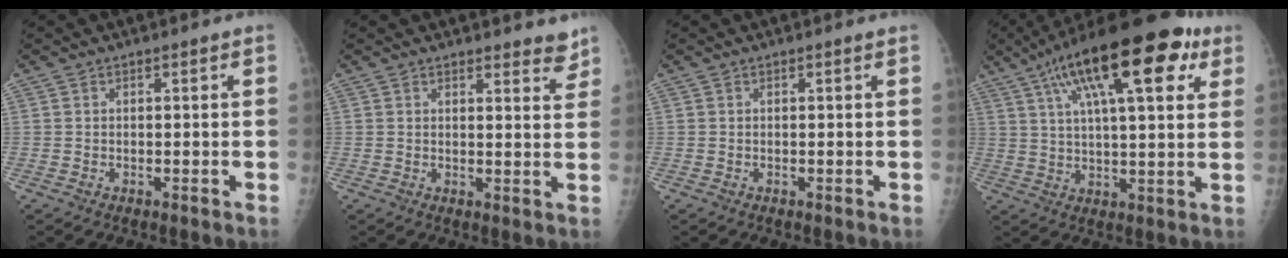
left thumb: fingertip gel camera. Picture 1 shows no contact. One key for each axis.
{"total": 4.5, "fx": 4.0, "fy": 1.3, "fz": 1.6, "tx": 0.001, "ty": -0.027, "tz": 0.042}
{"total": 0.0}
{"total": 23.3, "fx": 11.1, "fy": 7.6, "fz": 19.0, "tx": -0.288, "ty": 0.007, "tz": 0.171}